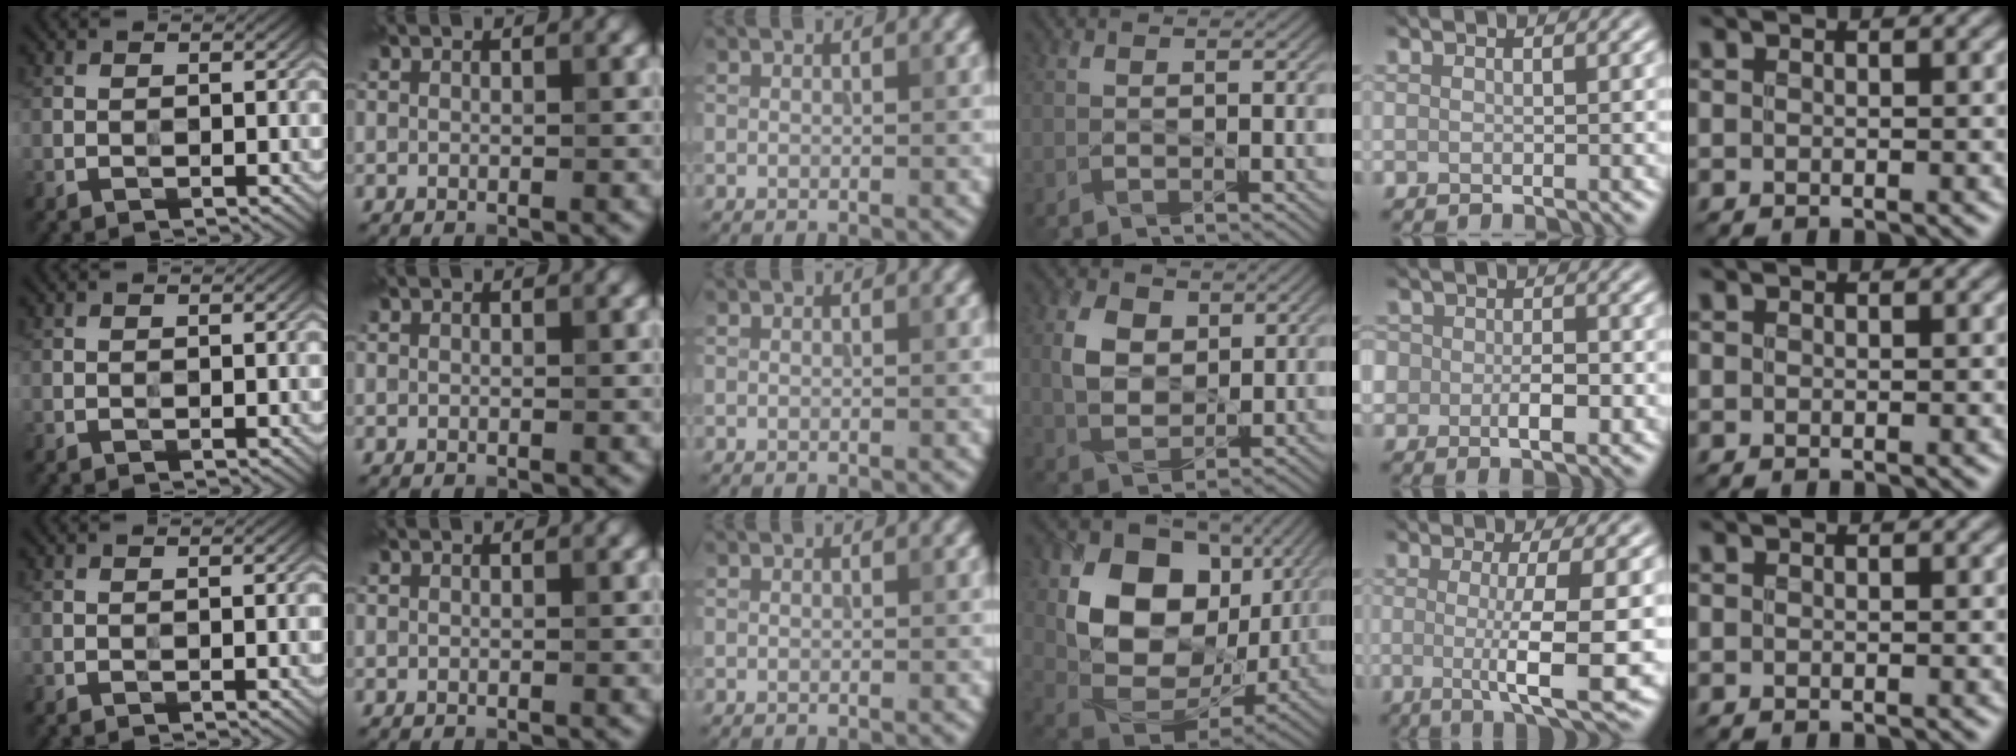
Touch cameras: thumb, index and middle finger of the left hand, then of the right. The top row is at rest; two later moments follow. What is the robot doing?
{"motion": "wipe", "object": "measuring cup"}